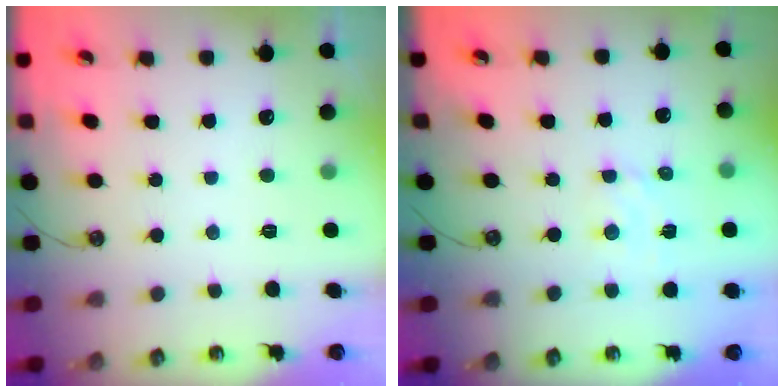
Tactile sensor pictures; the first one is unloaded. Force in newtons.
{"total": 2.0, "press": 2.0, "slide": 0.3}